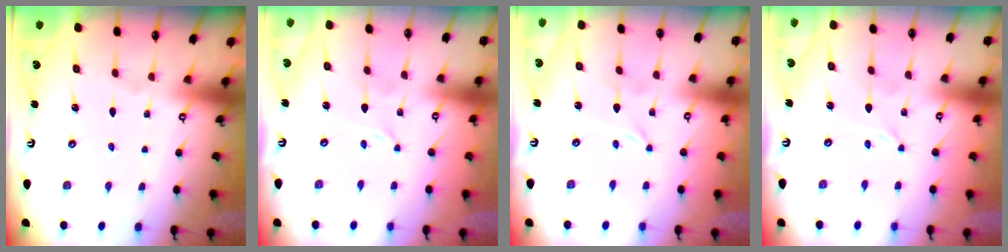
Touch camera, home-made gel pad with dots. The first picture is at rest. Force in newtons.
{"total": 0.0}
{"total": 0.0}
{"total": 0.0}